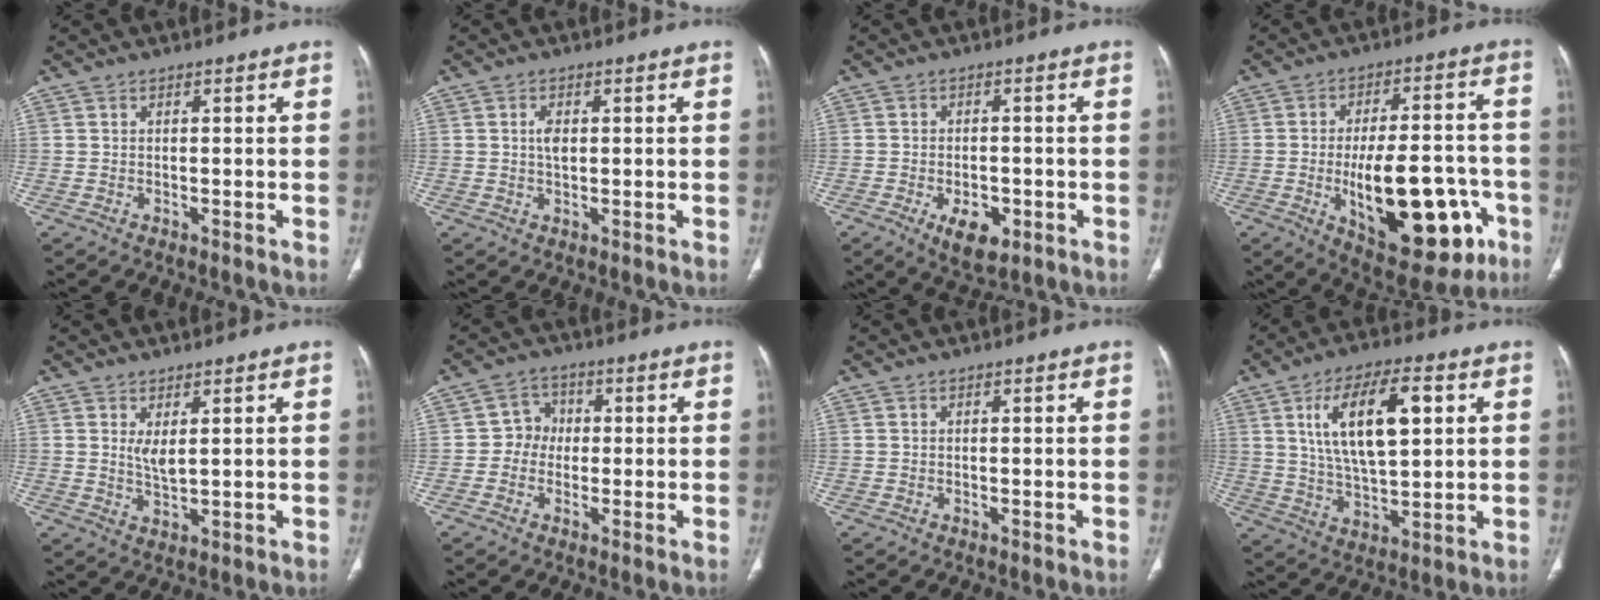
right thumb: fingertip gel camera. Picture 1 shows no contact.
{"total": 2.5, "force": [0.4, 1.4, 2.0], "torque": [-0.035, 0.000, 0.004]}
{"total": 6.8, "force": [-2.7, 3.7, 5.0], "torque": [-0.072, 0.004, -0.033]}
{"total": 22.9, "force": [-6.7, 10.4, 19.3], "torque": [-0.255, 0.025, -0.076]}
{"total": 3.3, "force": [1.2, 1.1, 2.8], "torque": [-0.055, -0.017, 0.030]}
{"total": 4.6, "force": [-0.3, 4.2, 1.7], "torque": [0.003, 0.013, -0.016]}
{"total": 0.0}
{"total": 15.4, "force": [4.5, 6.6, 13.1], "torque": [-0.218, -0.003, 0.082]}